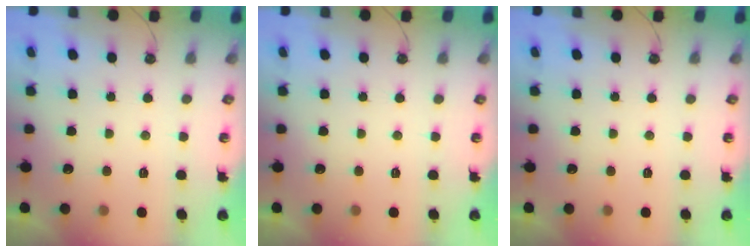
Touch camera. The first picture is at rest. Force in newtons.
{"total": 0.0}
{"total": 0.0}